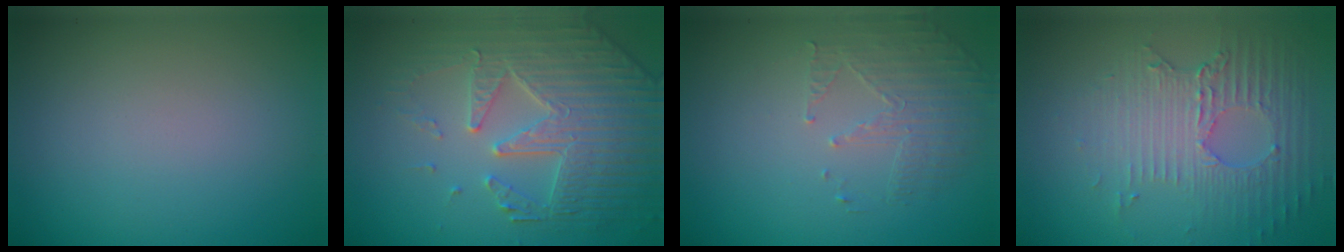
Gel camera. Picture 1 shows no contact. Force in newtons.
{"total": 5.5, "press": 5.0, "slide": 2.4}
{"total": 1.8, "press": 1.1, "slide": 1.4}
{"total": 5.0, "press": 3.4, "slide": 3.6}